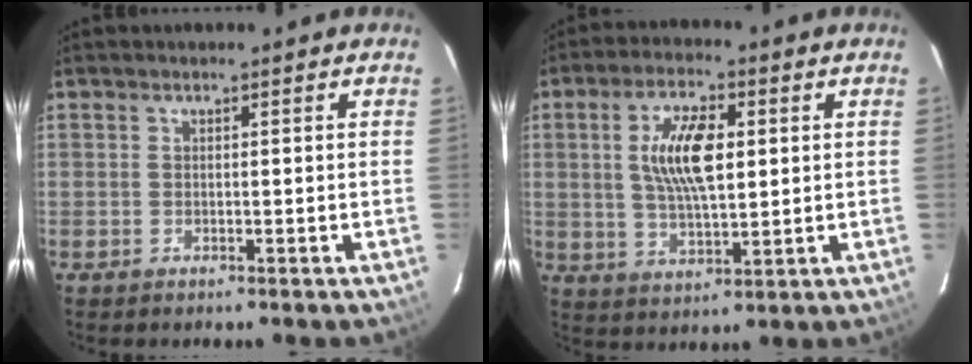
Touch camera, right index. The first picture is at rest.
{"total": 10.6, "force": [2.0, 4.3, 9.5], "torque": [-0.180, 0.008, 0.039]}